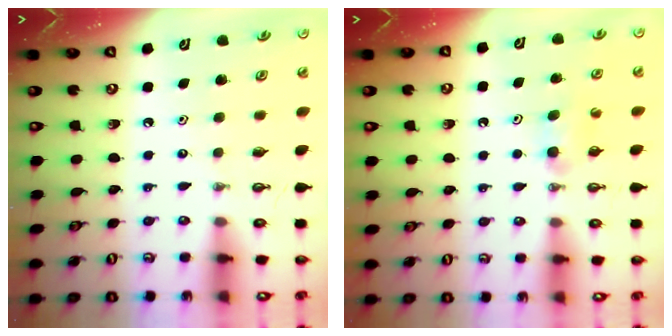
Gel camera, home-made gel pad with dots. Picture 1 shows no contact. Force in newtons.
{"total": 7.9, "press": 2.0, "slide": 7.7}